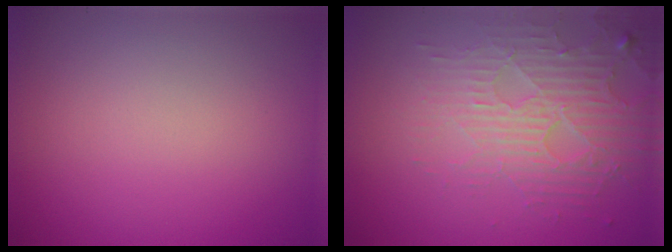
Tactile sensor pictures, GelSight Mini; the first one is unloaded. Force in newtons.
{"total": 3.8, "press": 3.6, "slide": 1.2}